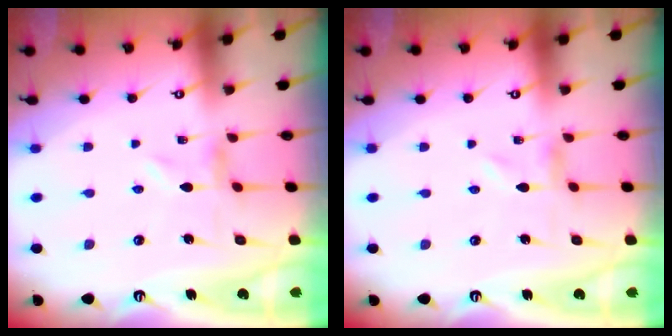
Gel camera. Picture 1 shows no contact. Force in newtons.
{"total": 0.0}